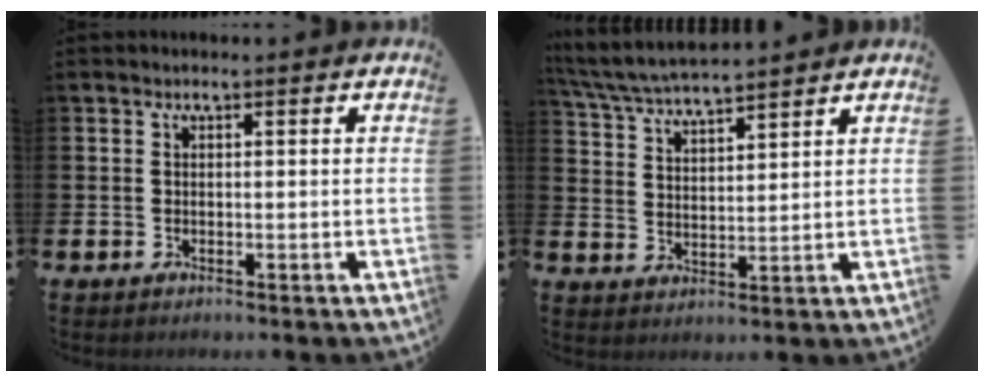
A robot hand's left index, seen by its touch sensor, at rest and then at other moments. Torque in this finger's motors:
{"motor_torque": [0.98, -1.15, 0.26, 0.06]}